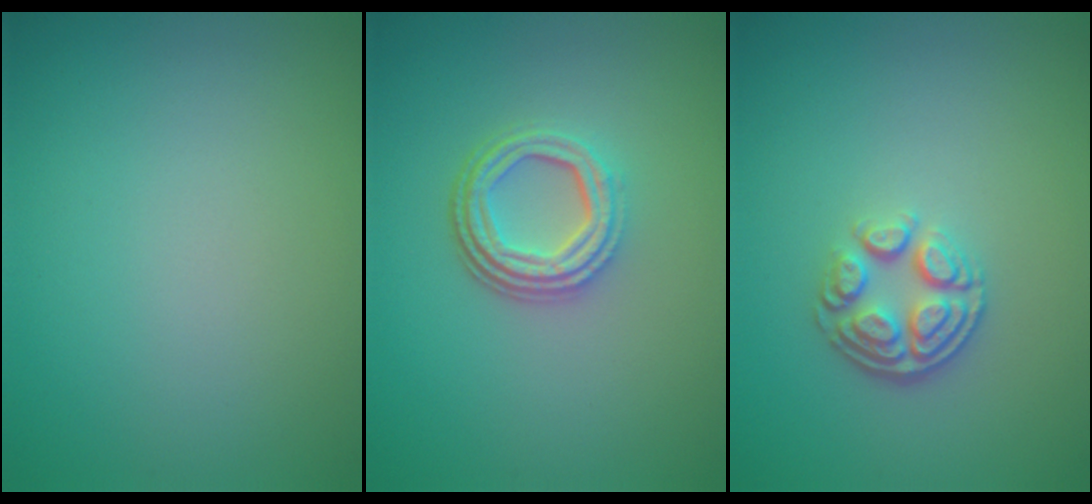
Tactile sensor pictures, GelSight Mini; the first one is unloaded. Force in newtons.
{"total": 4.4, "press": 3.2, "slide": 3.0}
{"total": 3.6, "press": 2.6, "slide": 2.4}